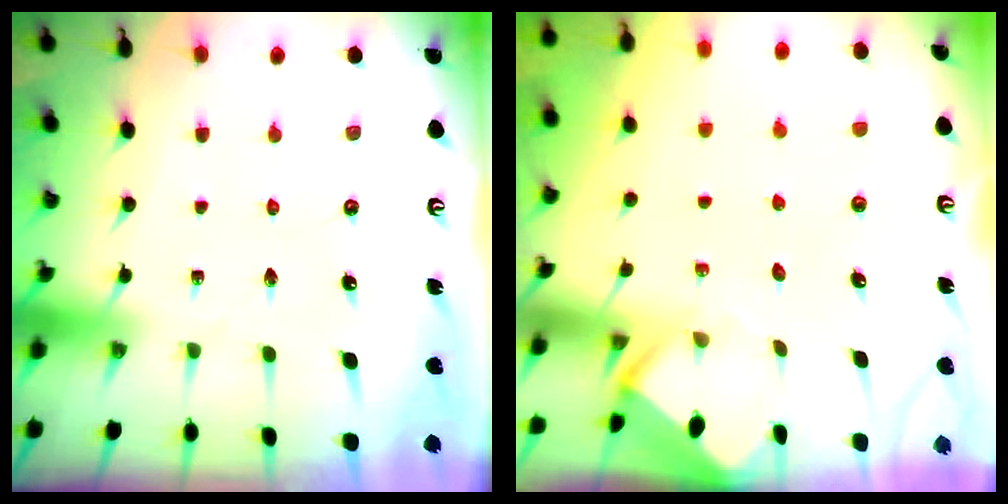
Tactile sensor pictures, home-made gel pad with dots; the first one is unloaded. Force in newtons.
{"total": 3.4, "press": 3.4, "slide": 0.3}